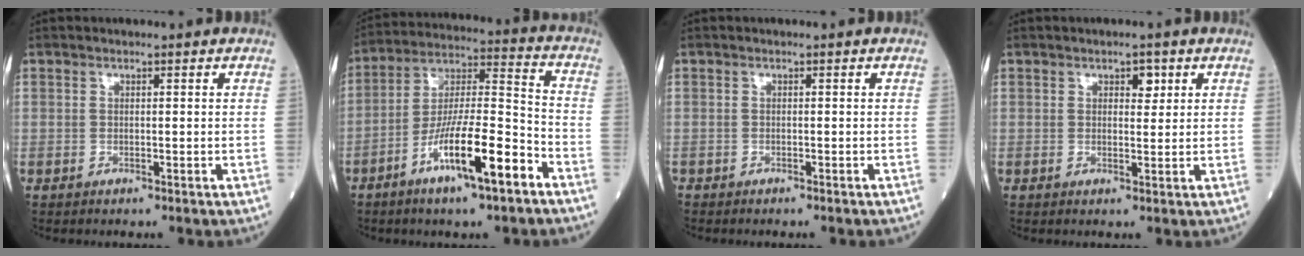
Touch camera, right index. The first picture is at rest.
{"total": 14.4, "force": [-7.4, 1.8, 12.2], "torque": [-0.218, -0.005, -0.132]}
{"total": 0.8, "force": [-0.8, 0.1, 0.2], "torque": [-0.002, 0.000, -0.014]}
{"total": 2.1, "force": [1.1, 1.1, 1.5], "torque": [-0.016, 0.002, 0.014]}